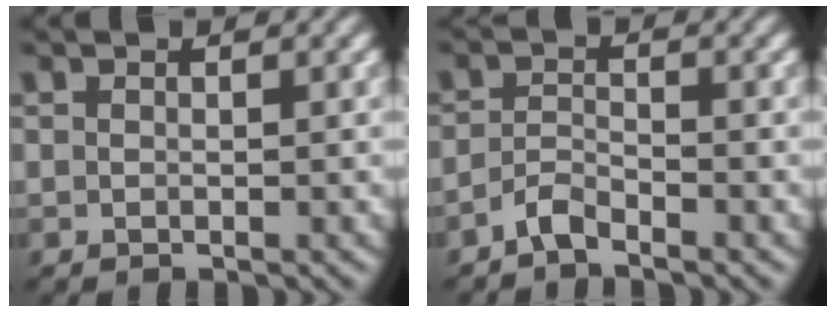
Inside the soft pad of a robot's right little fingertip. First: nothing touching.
{"total": 2.3, "force": [-2.1, 0.2, 0.9], "torque": [-0.014, -0.009, -0.034]}